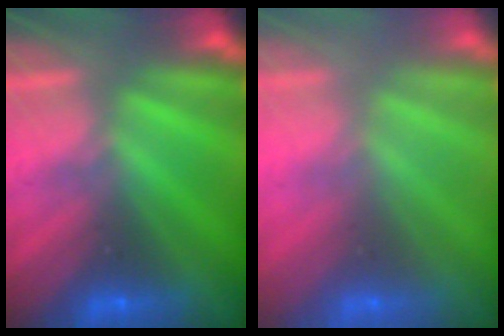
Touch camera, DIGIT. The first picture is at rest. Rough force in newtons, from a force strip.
{"total": 3.4}